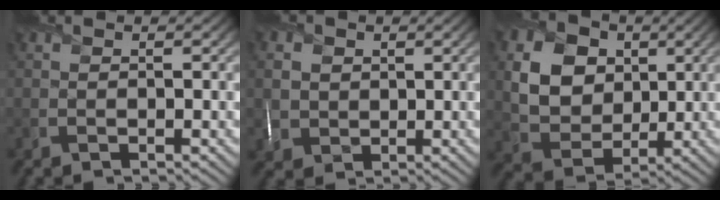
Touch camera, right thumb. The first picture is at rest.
{"total": 3.4, "force": [0.9, 3.1, 1.1], "torque": [-0.048, 0.001, 0.018]}
{"total": 9.8, "force": [2.2, 7.8, 5.6], "torque": [-0.139, -0.002, 0.029]}